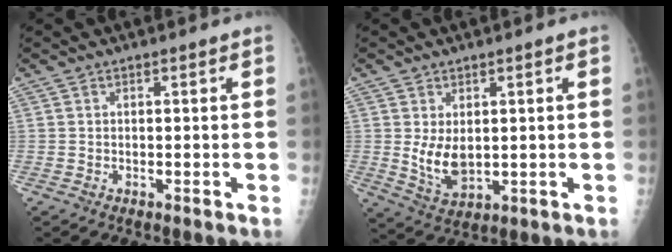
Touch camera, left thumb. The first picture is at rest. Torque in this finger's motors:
{"motor_torque": [-0.12, 0.31, 0.20, -0.06, 0.04]}